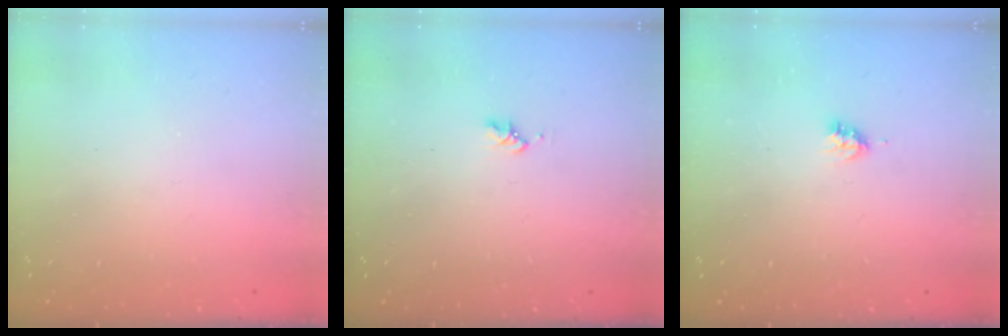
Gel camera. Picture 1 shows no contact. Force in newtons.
{"total": 1.6, "press": 1.6, "slide": 0.3}
{"total": 3.5, "press": 3.4, "slide": 0.5}